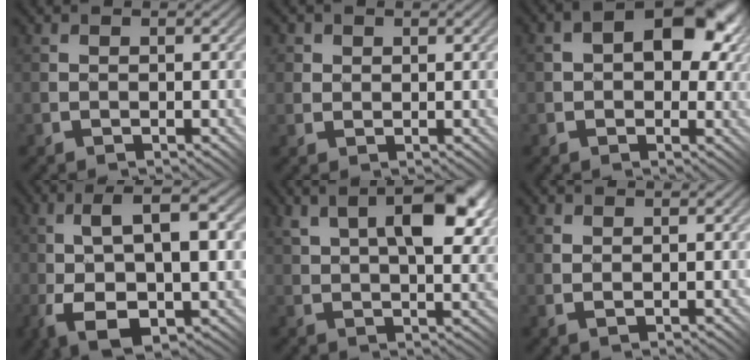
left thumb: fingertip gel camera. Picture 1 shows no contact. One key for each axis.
{"total": 3.0, "fx": 1.6, "fy": 2.5, "fz": 0.6, "tx": -0.022, "ty": 0.010, "tz": 0.023}
{"total": 10.2, "fx": 2.6, "fy": 6.5, "fz": 7.4, "tx": -0.102, "ty": 0.002, "tz": 0.049}
{"total": 12.3, "fx": -0.3, "fy": 5.2, "fz": 11.2, "tx": -0.206, "ty": 0.003, "tz": -0.003}
{"total": 11.3, "fx": 5.5, "fy": 4.4, "fz": 8.9, "tx": -0.150, "ty": 0.007, "tz": 0.092}
{"total": 1.6, "fx": 0.8, "fy": 0.3, "fz": 1.3, "tx": -0.029, "ty": 0.002, "tz": 0.021}